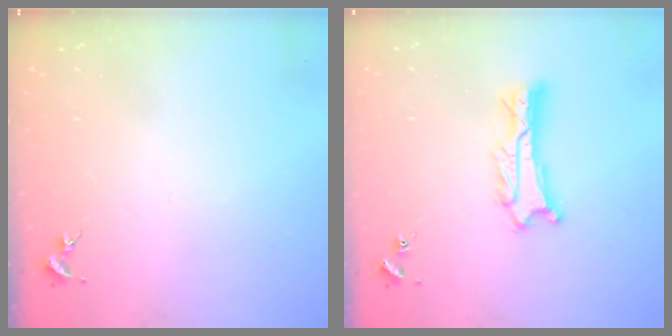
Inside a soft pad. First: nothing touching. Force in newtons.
{"total": 2.2, "press": 2.2, "slide": 0.2}